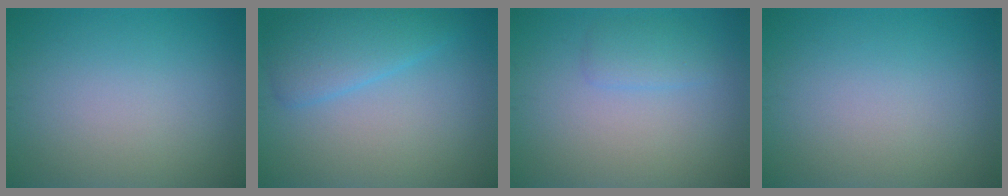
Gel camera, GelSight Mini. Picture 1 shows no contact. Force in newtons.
{"total": 3.7, "press": 3.7, "slide": 0.1}
{"total": 1.6, "press": 1.6, "slide": 0.2}
{"total": 0.0}